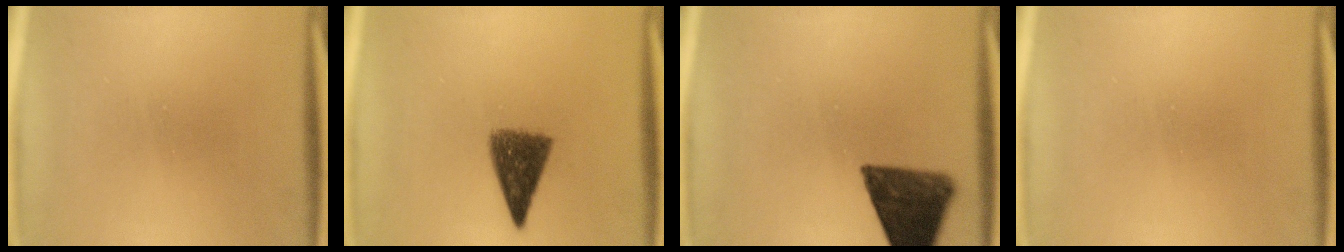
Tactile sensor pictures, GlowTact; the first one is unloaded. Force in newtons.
{"total": 7.4}
{"total": 11.5}
{"total": 0.0}